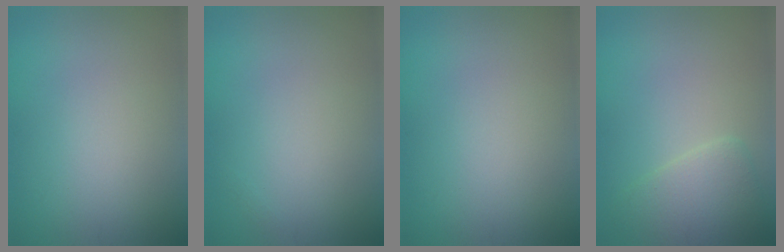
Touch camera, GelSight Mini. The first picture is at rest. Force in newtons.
{"total": 0.0}
{"total": 0.0}
{"total": 3.1, "press": 3.1, "slide": 0.4}